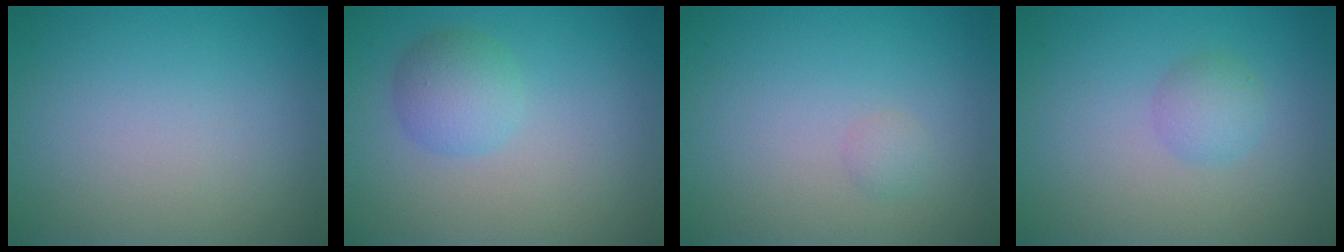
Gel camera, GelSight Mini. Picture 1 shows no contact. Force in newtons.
{"total": 2.8, "press": 2.8, "slide": 0.1}
{"total": 0.8, "press": 0.8, "slide": 0.0}
{"total": 1.7, "press": 1.7, "slide": 0.0}